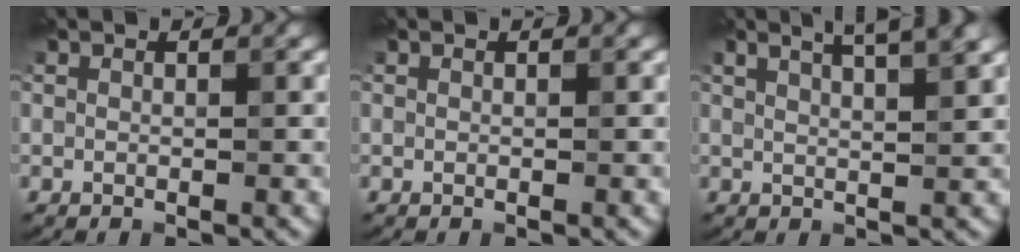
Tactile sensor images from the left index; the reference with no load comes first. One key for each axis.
{"total": 0.0}
{"total": 6.2, "fx": 4.0, "fy": 2.0, "fz": 4.4, "tx": -0.033, "ty": 0.036, "tz": 0.024}